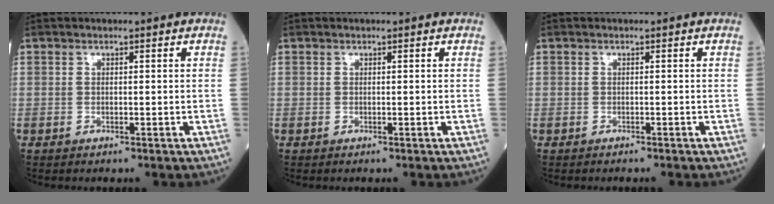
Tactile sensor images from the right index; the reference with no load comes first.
{"total": 0.0}
{"total": 0.6, "force": [-0.6, 0.1, 0.2], "torque": [-0.005, -0.001, -0.011]}